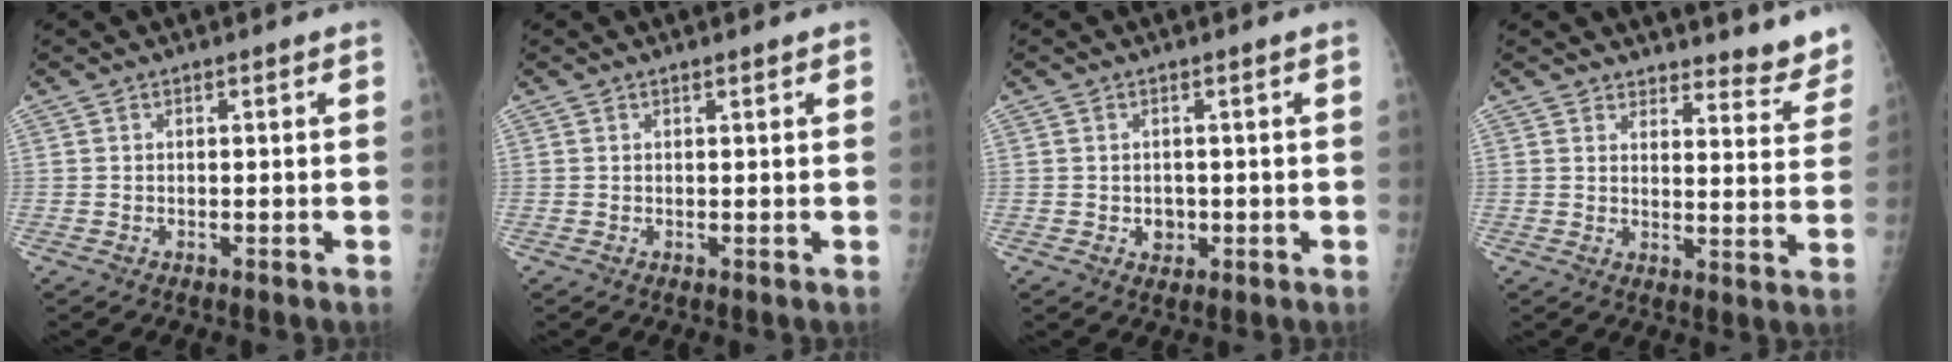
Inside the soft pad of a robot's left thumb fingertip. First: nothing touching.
{"total": 0.6, "force": [0.5, 0.1, 0.4], "torque": [-0.005, -0.001, 0.007]}
{"total": 2.1, "force": [-0.3, 1.9, 1.0], "torque": [-0.004, 0.002, 0.001]}
{"total": 9.6, "force": [9.1, 2.9, 1.0], "torque": [0.031, -0.072, 0.092]}